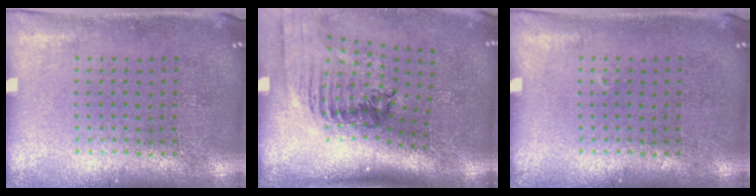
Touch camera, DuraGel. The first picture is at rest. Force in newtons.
{"total": 1.8, "press": 1.4, "slide": 1.2}
{"total": 0.0}